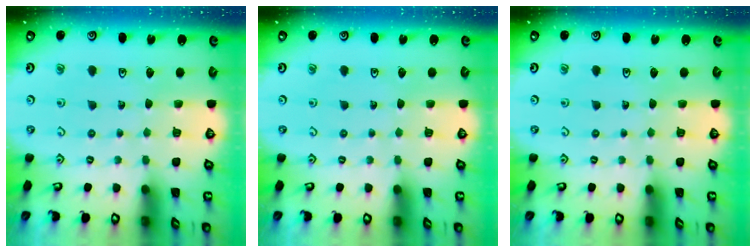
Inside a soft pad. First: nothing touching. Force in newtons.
{"total": 0.0}
{"total": 0.0}